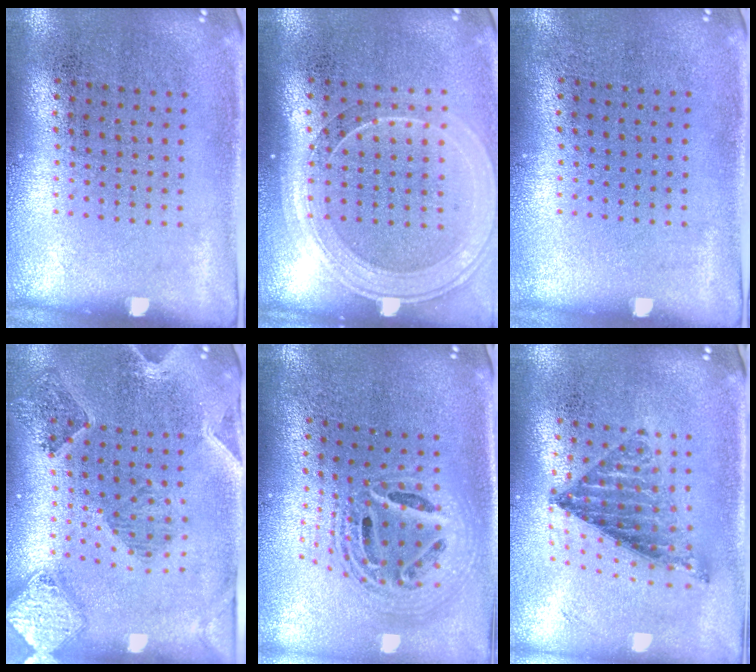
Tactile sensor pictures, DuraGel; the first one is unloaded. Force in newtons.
{"total": 1.7, "press": 1.5, "slide": 0.6}
{"total": 0.0}
{"total": 1.5, "press": 1.4, "slide": 0.4}
{"total": 2.3, "press": 1.8, "slide": 1.6}
{"total": 0.9, "press": 0.9, "slide": 0.3}